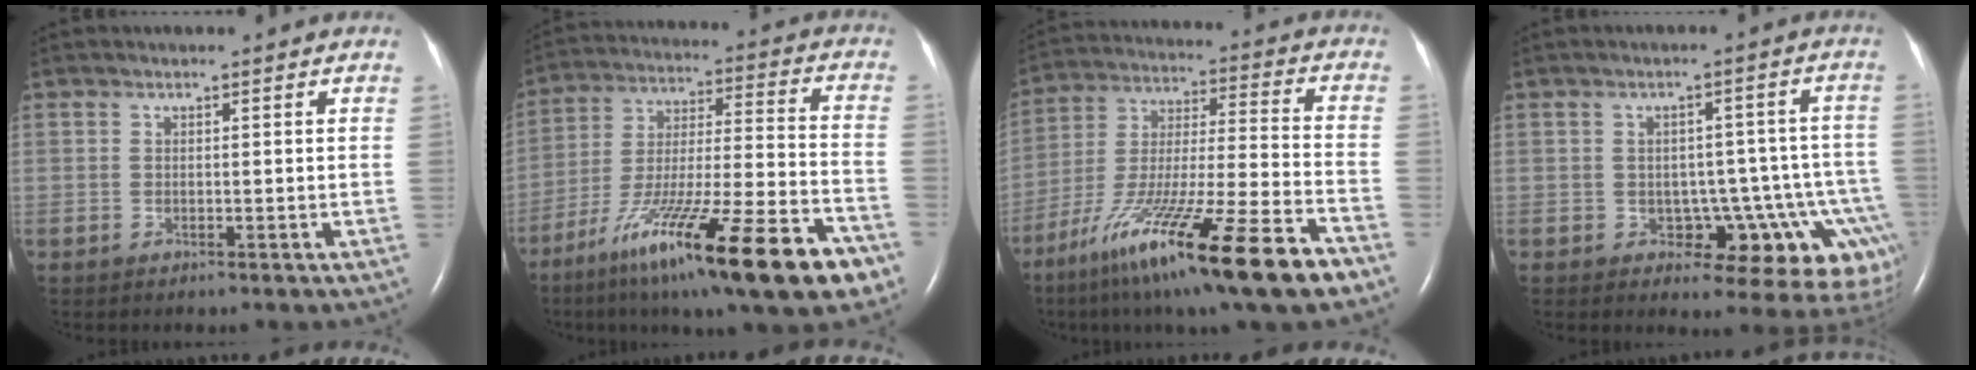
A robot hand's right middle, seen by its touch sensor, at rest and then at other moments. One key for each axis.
{"total": 26.2, "fx": -15.5, "fy": 2.9, "fz": 21.0, "tx": -0.294, "ty": -0.038, "tz": -0.259}
{"total": 23.4, "fx": -14.4, "fy": 1.2, "fz": 18.4, "tx": -0.299, "ty": -0.052, "tz": -0.252}
{"total": 11.4, "fx": -4.7, "fy": 6.1, "fz": 8.4, "tx": -0.064, "ty": 0.029, "tz": -0.052}